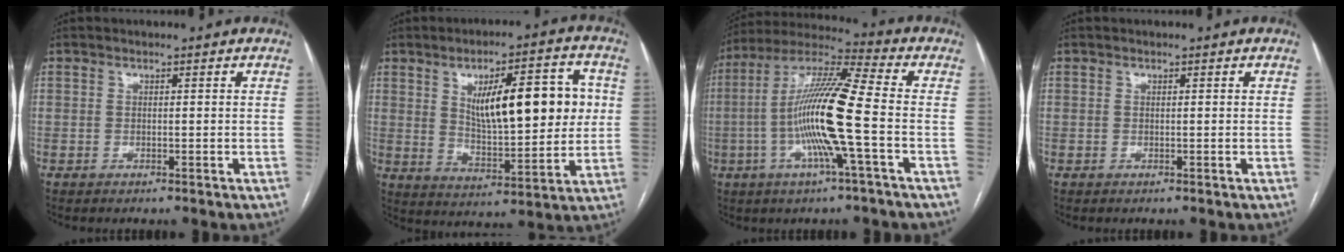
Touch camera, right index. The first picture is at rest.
{"total": 15.8, "force": [3.5, 4.5, 14.7], "torque": [-0.221, 0.017, 0.063]}
{"total": 15.4, "force": [-2.9, -0.3, 15.2], "torque": [-0.294, 0.002, -0.068]}
{"total": 0.0}